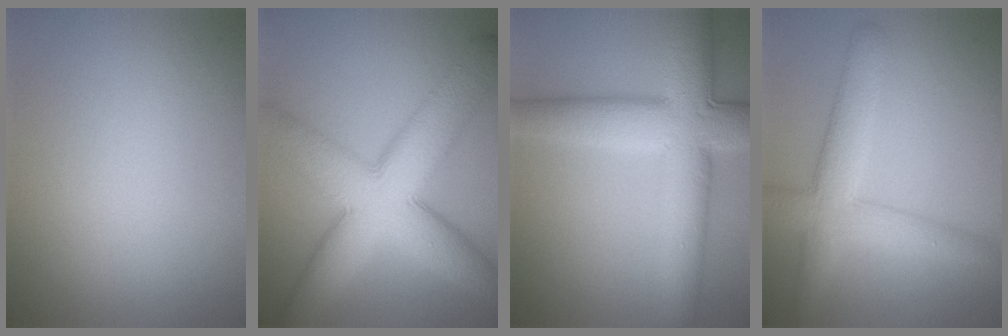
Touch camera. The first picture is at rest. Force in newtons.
{"total": 10.7, "press": 10.7, "slide": 0.3}
{"total": 9.1, "press": 9.1, "slide": 0.4}
{"total": 5.0, "press": 5.0, "slide": 0.3}